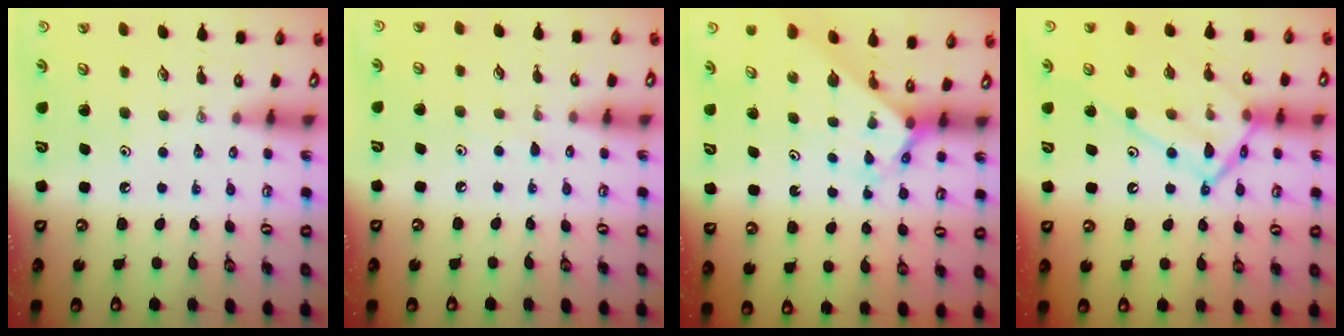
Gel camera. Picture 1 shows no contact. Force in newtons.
{"total": 4.7, "press": 4.7, "slide": 0.5}
{"total": 2.3, "press": 2.3, "slide": 0.2}
{"total": 17.1, "press": 17.1, "slide": 1.0}